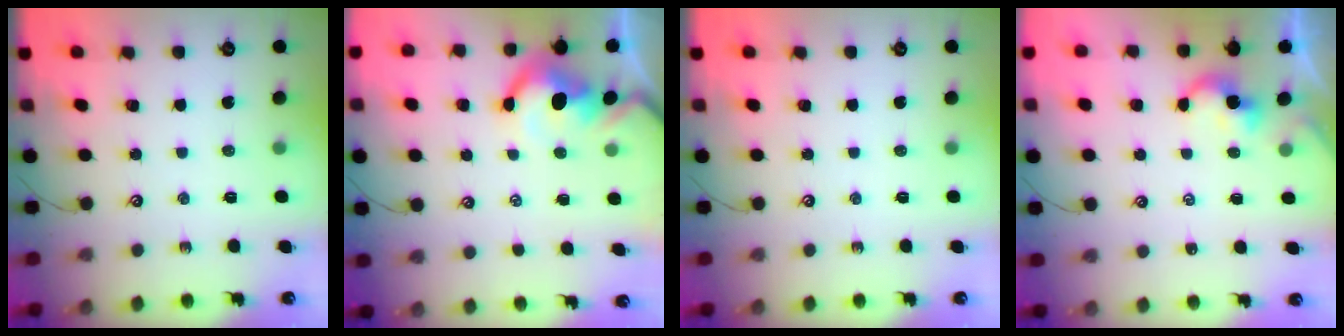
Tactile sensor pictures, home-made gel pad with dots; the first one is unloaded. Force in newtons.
{"total": 5.6, "press": 5.4, "slide": 1.1}
{"total": 0.0}
{"total": 0.0}